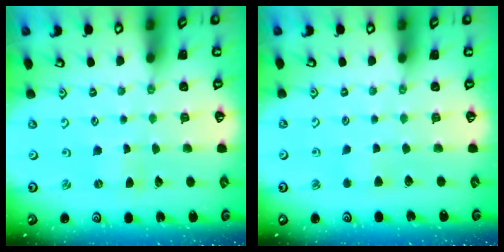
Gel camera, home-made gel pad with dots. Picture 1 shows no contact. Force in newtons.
{"total": 2.5, "press": 2.4, "slide": 0.7}